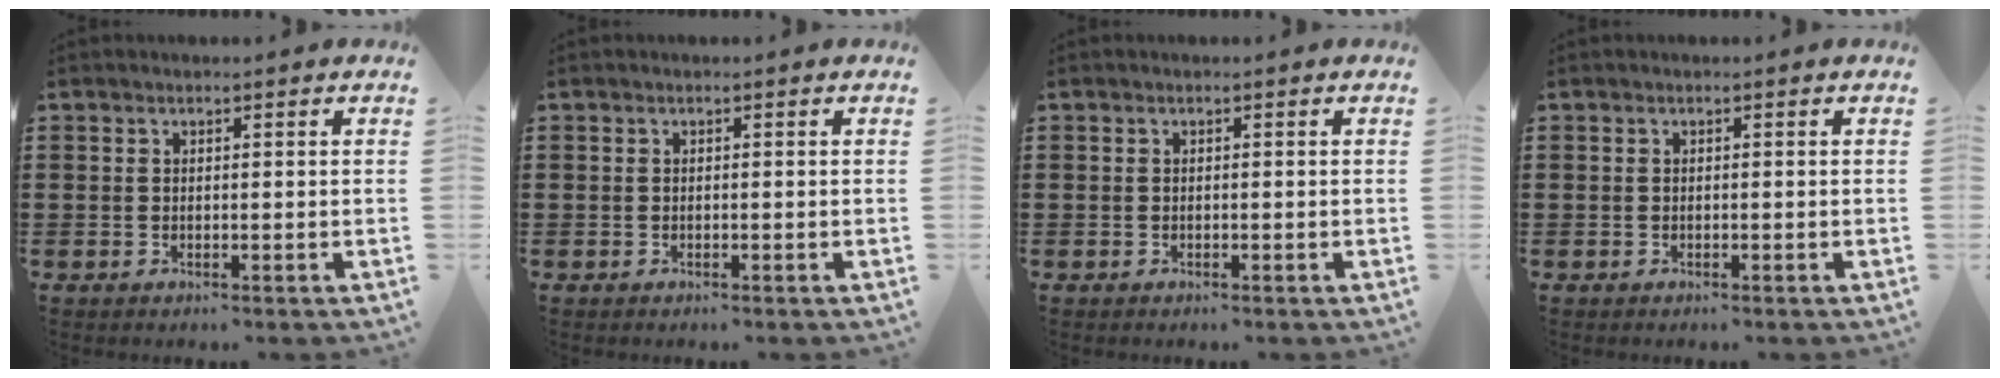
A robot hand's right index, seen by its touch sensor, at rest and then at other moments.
{"total": 0.0}
{"total": 0.0}
{"total": 0.0}